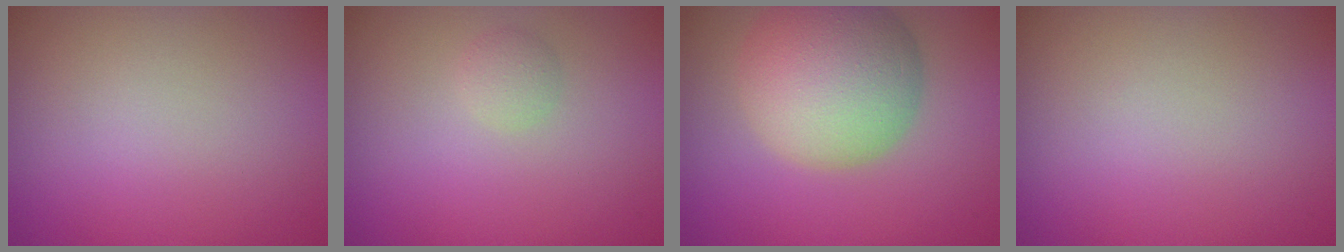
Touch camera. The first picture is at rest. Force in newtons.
{"total": 1.1, "press": 1.1, "slide": 0.0}
{"total": 9.1, "press": 9.1, "slide": 0.6}
{"total": 0.0}